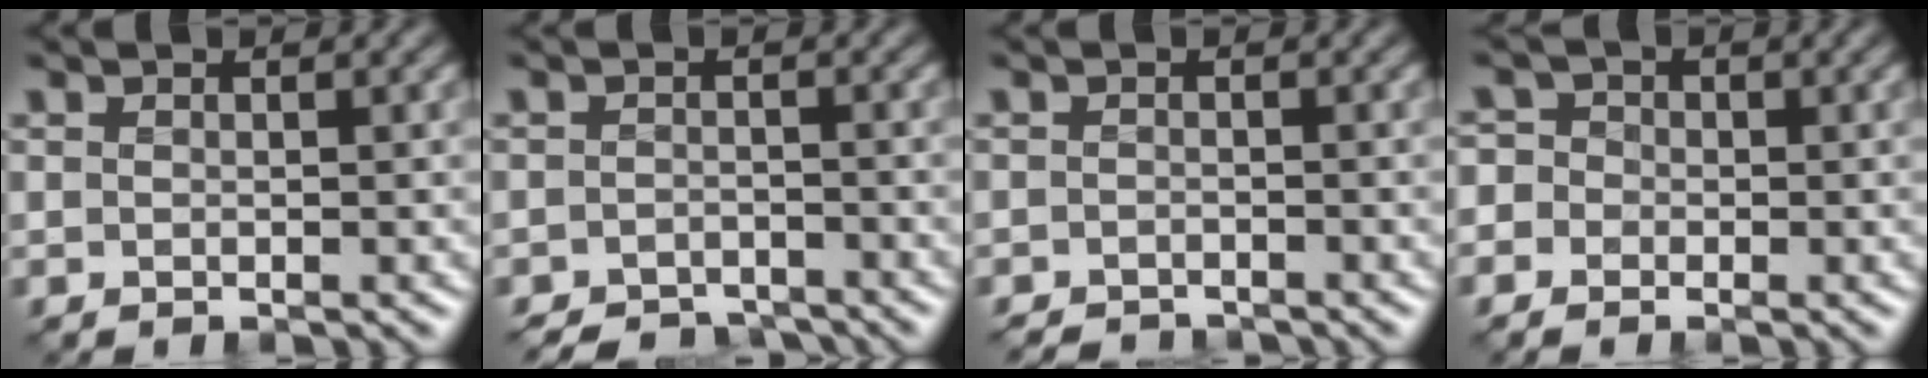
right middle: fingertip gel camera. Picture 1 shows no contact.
{"total": 3.1, "force": [-3.0, 0.8, 0.4], "torque": [0.001, -0.002, -0.054]}
{"total": 1.6, "force": [-1.6, 0.2, 0.0], "torque": [0.005, -0.002, -0.029]}
{"total": 3.9, "force": [-1.0, 3.7, 1.1], "torque": [-0.005, 0.021, -0.054]}